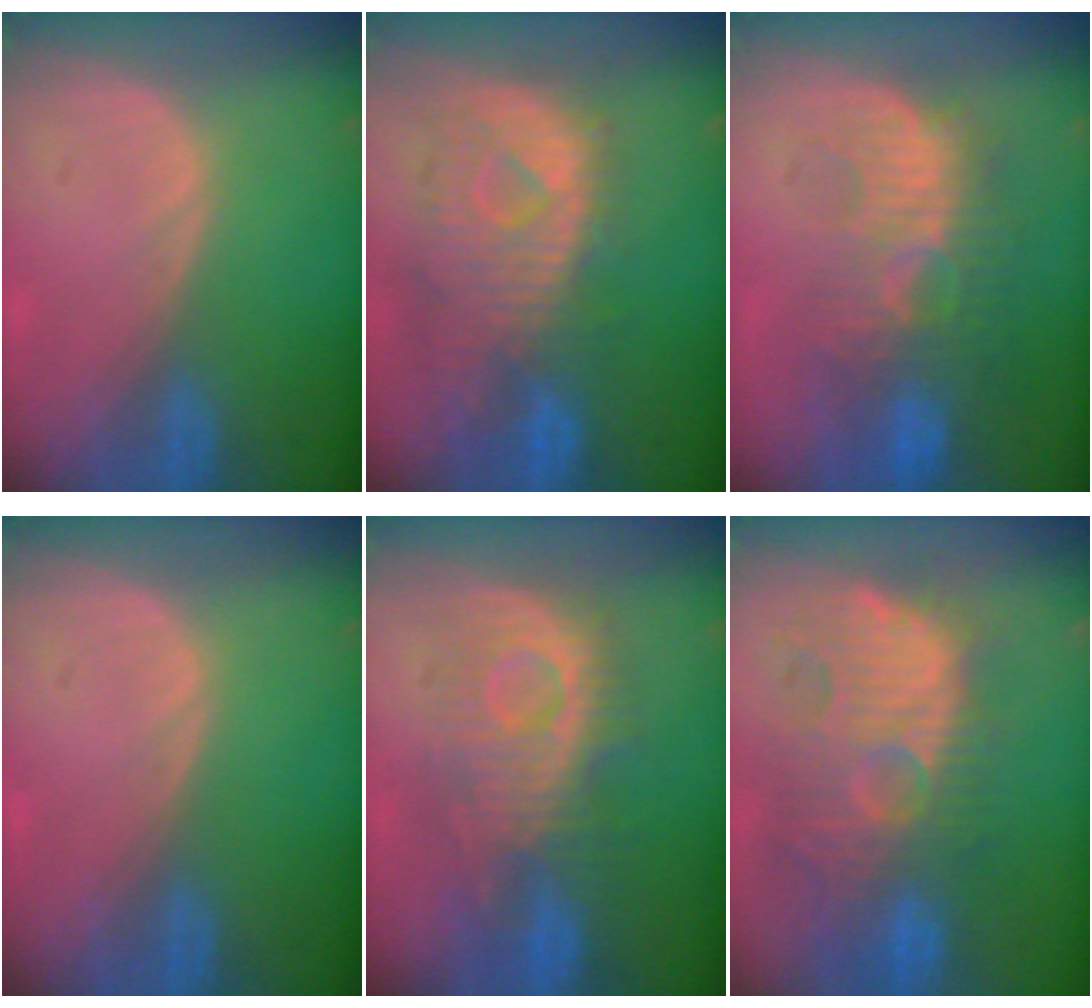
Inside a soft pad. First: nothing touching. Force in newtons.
{"total": 10.9, "press": 9.6, "slide": 5.2}
{"total": 10.1, "press": 9.3, "slide": 4.0}
{"total": 0.0}
{"total": 9.5, "press": 9.4, "slide": 1.1}
{"total": 12.6, "press": 12.1, "slide": 3.6}